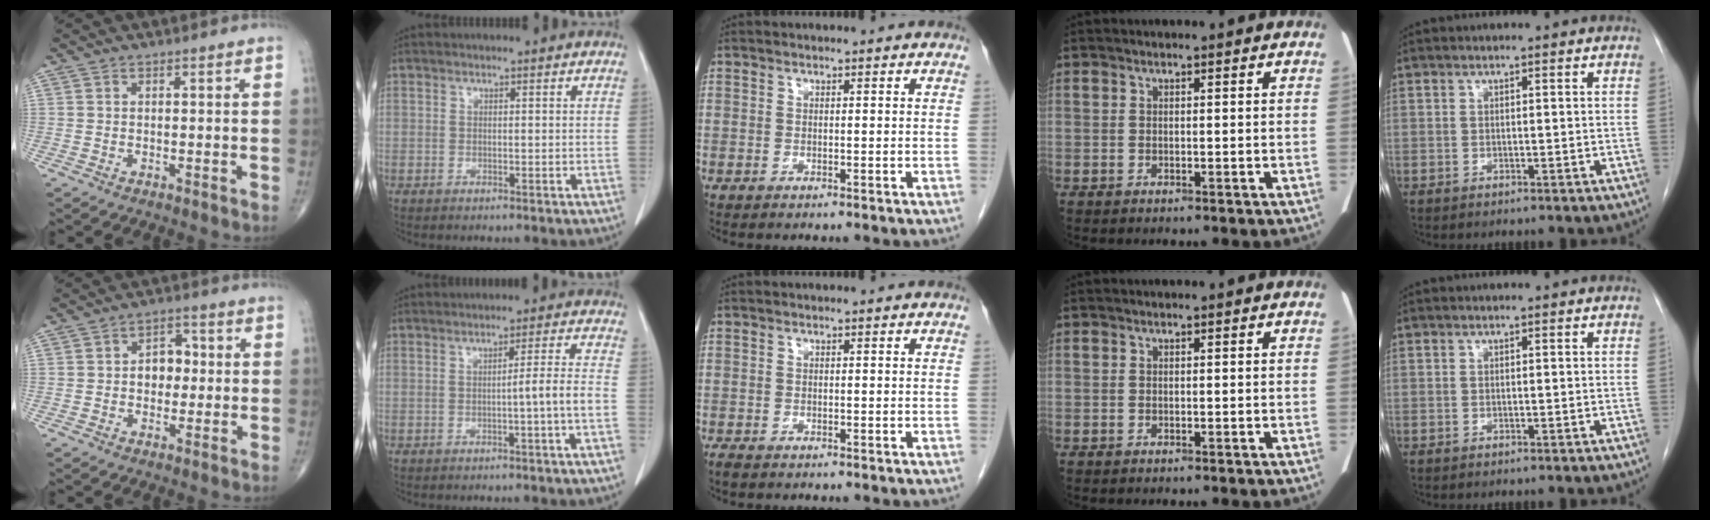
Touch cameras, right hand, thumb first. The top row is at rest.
{"thumb": {"total": 5.5, "force": [0.0, 4.0, 3.7], "torque": [-0.028, 0.016, -0.008]}, "index": {"total": 3.9, "force": [-1.4, -1.2, 3.5], "torque": [-0.050, 0.004, -0.022]}, "middle": {"total": 1.1, "force": [-1.0, 0.3, 0.5], "torque": [-0.017, -0.004, -0.016]}}